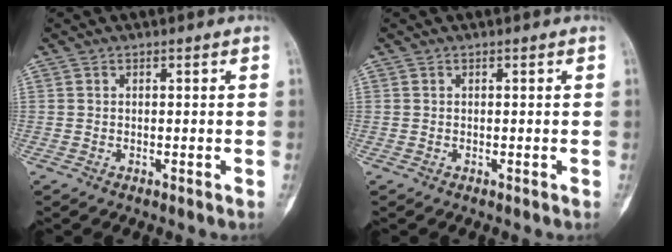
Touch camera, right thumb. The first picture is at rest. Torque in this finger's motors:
{"motor_torque": [0.09, -0.09, 0.02, -0.02, 0.01]}